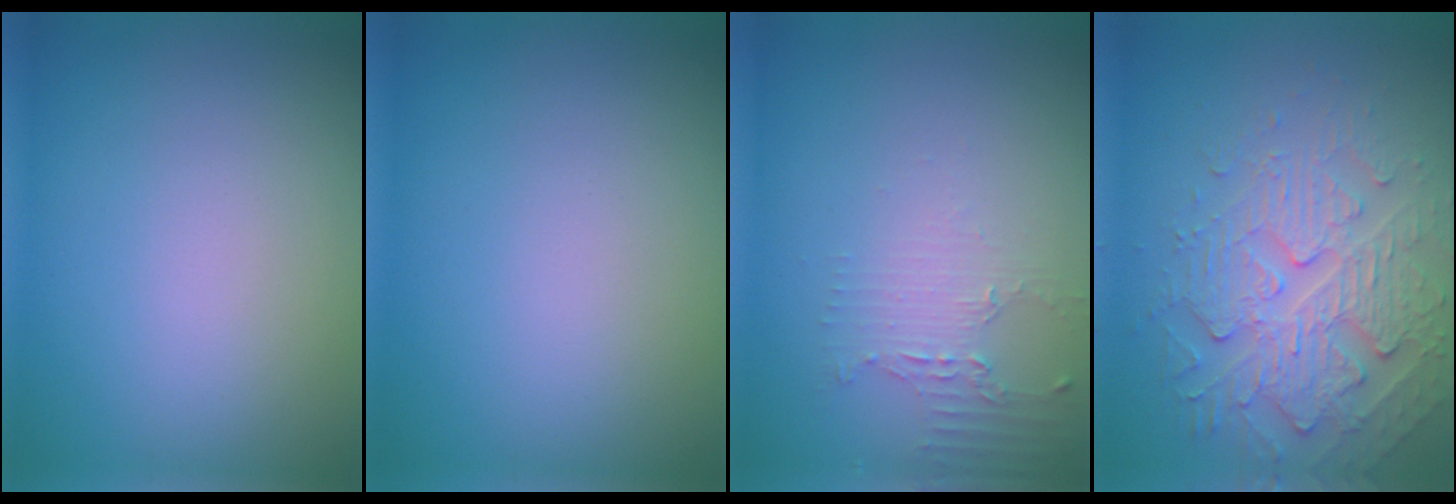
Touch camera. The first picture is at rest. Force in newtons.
{"total": 0.0}
{"total": 2.2, "press": 1.5, "slide": 1.5}
{"total": 4.8, "press": 4.2, "slide": 2.4}